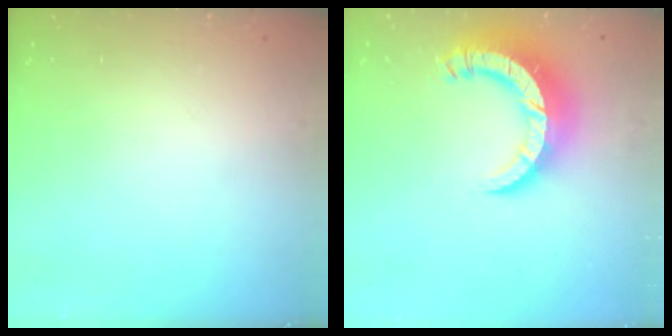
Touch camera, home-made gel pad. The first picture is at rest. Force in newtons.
{"total": 14.4, "press": 14.3, "slide": 1.5}